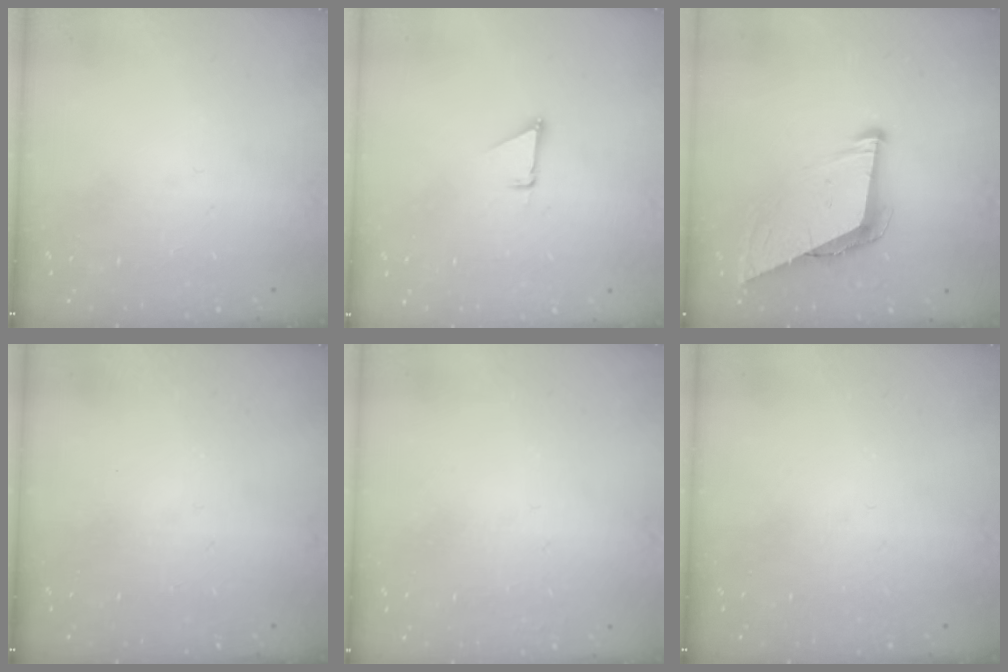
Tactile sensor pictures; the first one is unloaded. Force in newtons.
{"total": 1.5, "press": 1.5, "slide": 0.1}
{"total": 7.8, "press": 7.8, "slide": 0.9}
{"total": 0.0}
{"total": 1.8, "press": 1.7, "slide": 0.4}
{"total": 0.0}